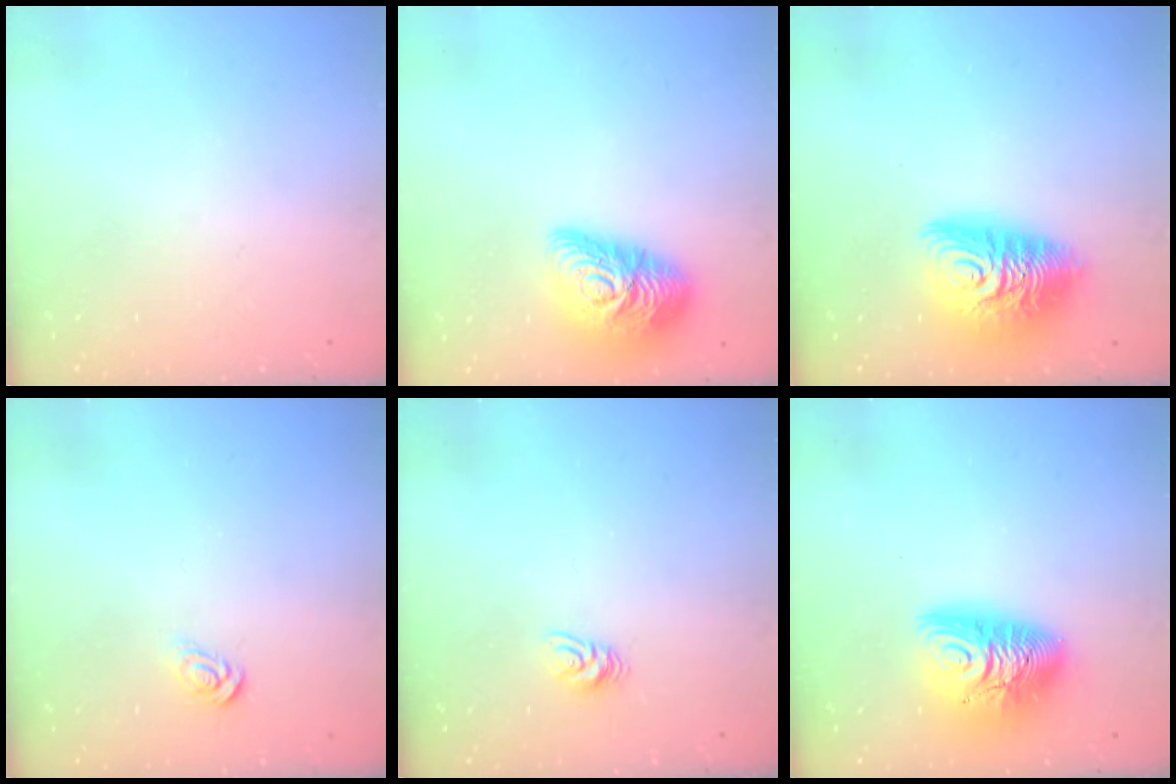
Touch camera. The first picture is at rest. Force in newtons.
{"total": 16.1, "press": 16.1, "slide": 0.9}
{"total": 14.7, "press": 14.6, "slide": 1.3}
{"total": 3.7, "press": 3.7, "slide": 0.4}
{"total": 5.2, "press": 5.2, "slide": 0.3}
{"total": 15.7, "press": 15.6, "slide": 1.7}